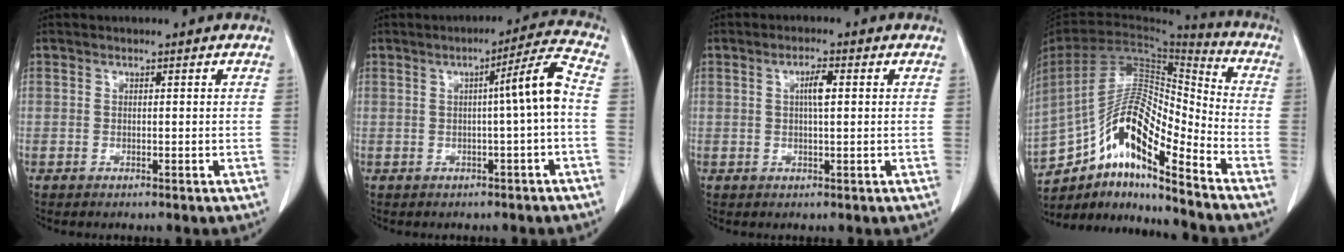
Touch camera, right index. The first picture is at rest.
{"total": 6.2, "force": [-0.4, -0.8, 6.1], "torque": [-0.090, 0.013, -0.007]}
{"total": 2.9, "force": [0.6, 0.4, 2.8], "torque": [-0.053, 0.002, 0.008]}
{"total": 16.3, "force": [-10.8, 3.1, 11.9], "torque": [-0.228, 0.027, -0.187]}